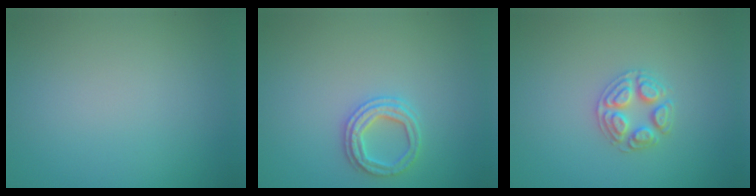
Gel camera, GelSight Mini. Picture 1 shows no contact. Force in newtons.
{"total": 2.4, "press": 2.4, "slide": 0.4}
{"total": 2.6, "press": 2.6, "slide": 0.2}